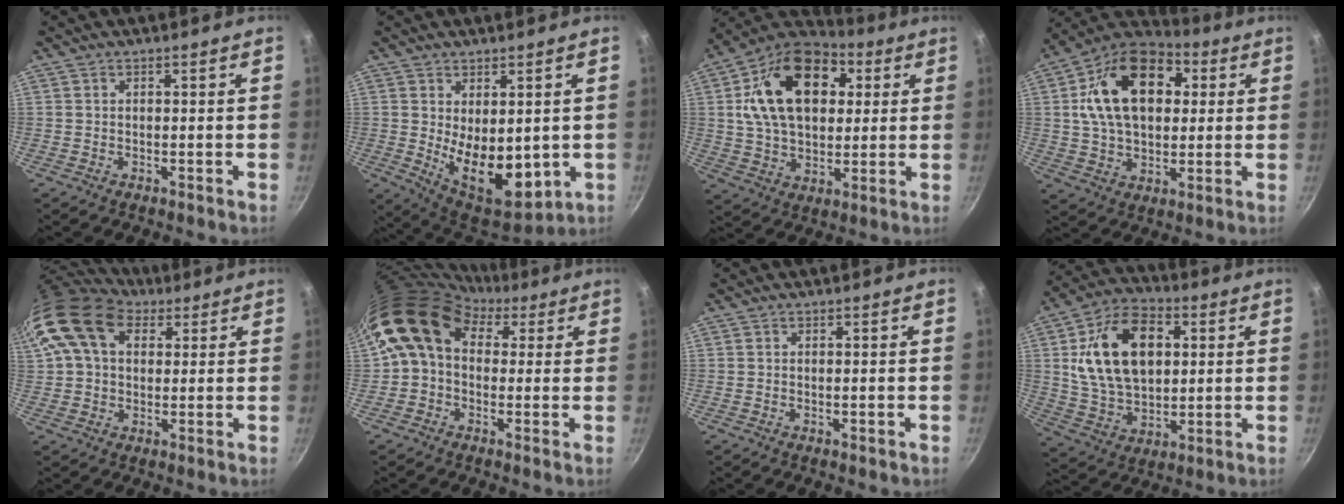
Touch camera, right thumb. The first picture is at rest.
{"total": 13.7, "force": [-0.3, 7.7, 11.3], "torque": [-0.140, -0.035, 0.020]}
{"total": 22.6, "force": [5.5, 15.2, 15.8], "torque": [-0.246, 0.012, 0.080]}
{"total": 21.1, "force": [4.7, 14.1, 15.0], "torque": [-0.232, 0.018, 0.063]}
{"total": 16.8, "force": [6.2, 11.6, 10.5], "torque": [-0.204, 0.019, 0.101]}
{"total": 13.2, "force": [3.1, 10.2, 7.7], "torque": [-0.122, 0.025, 0.031]}
{"total": 0.7, "force": [-0.2, 0.2, 0.6], "torque": [-0.008, 0.003, -0.003]}
{"total": 19.4, "force": [3.9, 12.7, 14.2], "torque": [-0.226, 0.000, 0.070]}